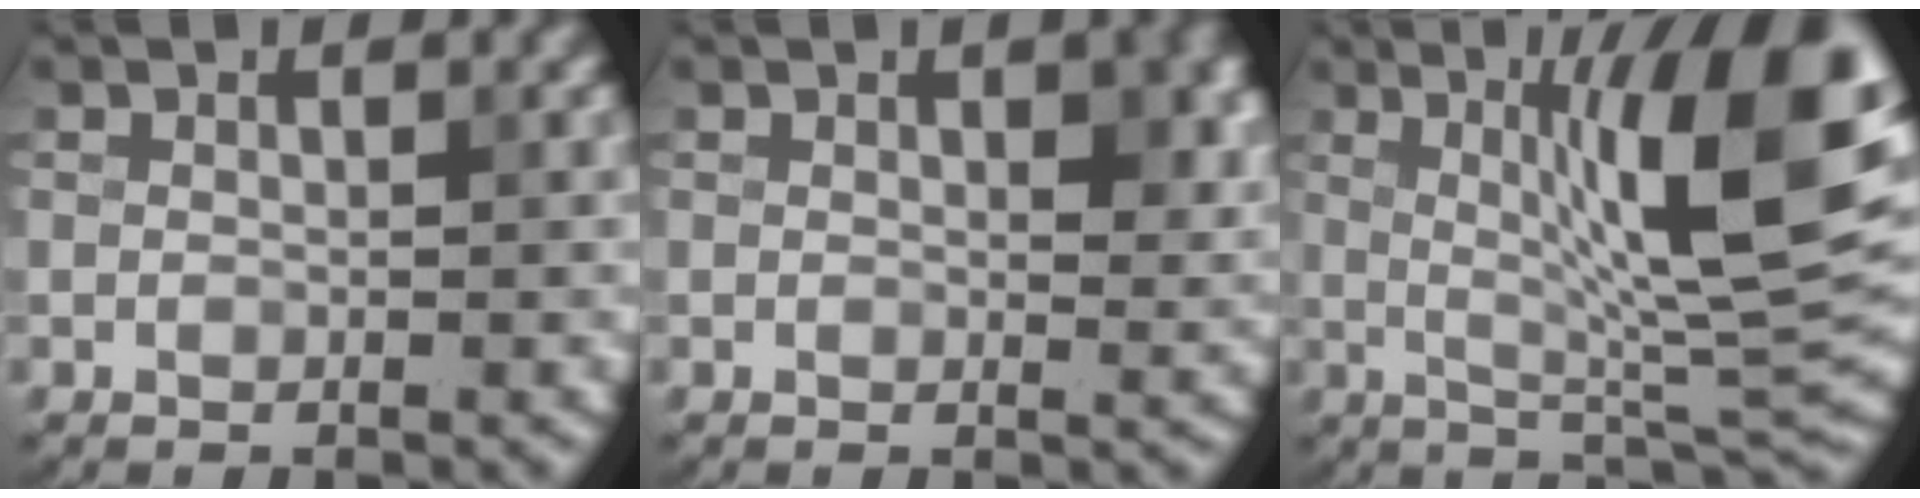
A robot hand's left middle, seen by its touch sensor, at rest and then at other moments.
{"total": 3.2, "force": [0.9, 1.8, 2.5], "torque": [-0.031, -0.003, 0.017]}
{"total": 12.3, "force": [2.8, 2.2, 11.7], "torque": [-0.163, 0.010, 0.051]}